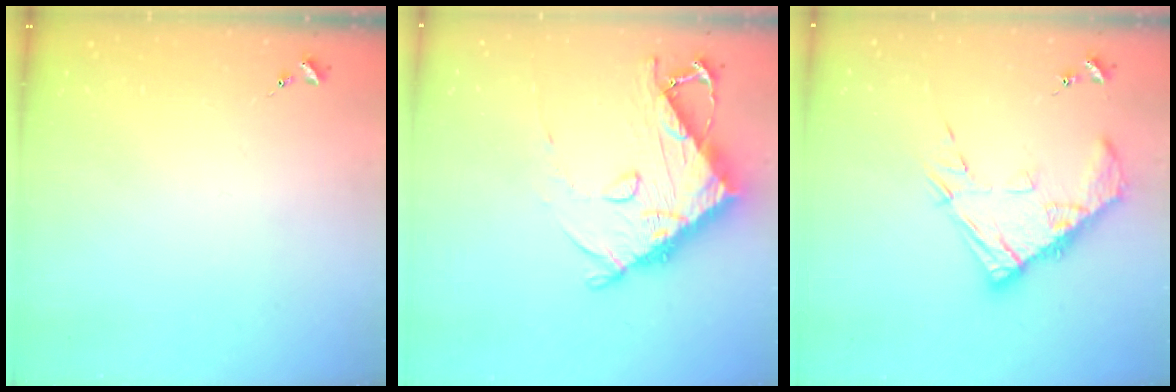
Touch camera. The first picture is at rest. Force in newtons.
{"total": 14.2, "press": 14.1, "slide": 1.7}
{"total": 13.3, "press": 13.2, "slide": 1.2}